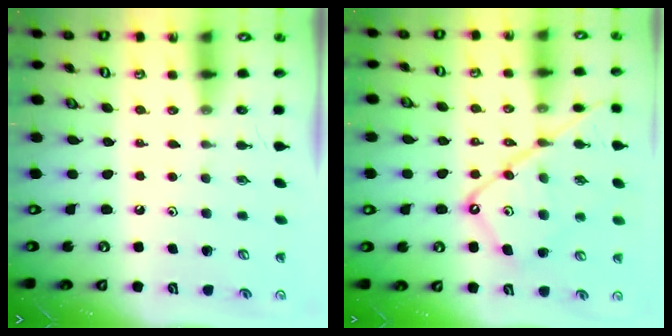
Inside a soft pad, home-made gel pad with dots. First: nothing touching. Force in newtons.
{"total": 15.8, "press": 15.7, "slide": 1.6}